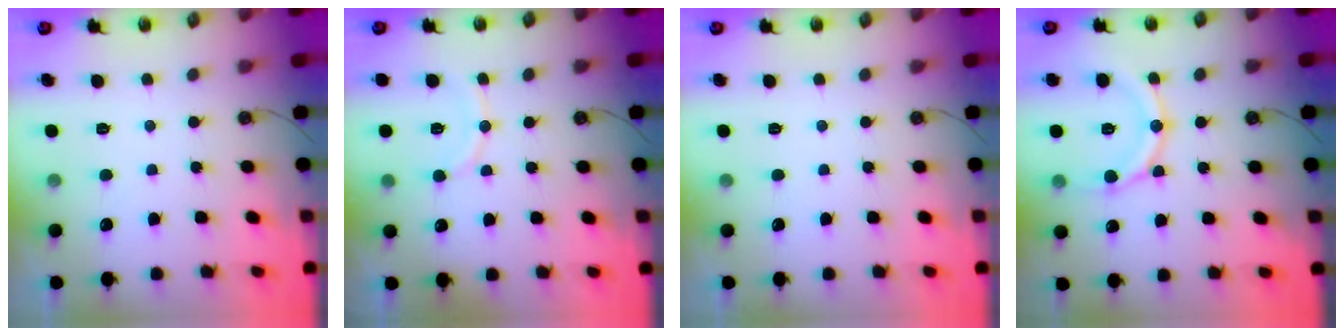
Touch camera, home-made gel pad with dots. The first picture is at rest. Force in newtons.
{"total": 7.7, "press": 7.5, "slide": 1.6}
{"total": 0.0}
{"total": 14.3, "press": 14.2, "slide": 1.5}